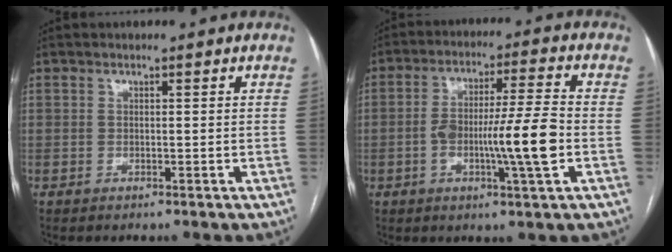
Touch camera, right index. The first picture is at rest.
{"total": 10.9, "force": [-2.5, 0.3, 10.6], "torque": [-0.186, 0.005, -0.045]}